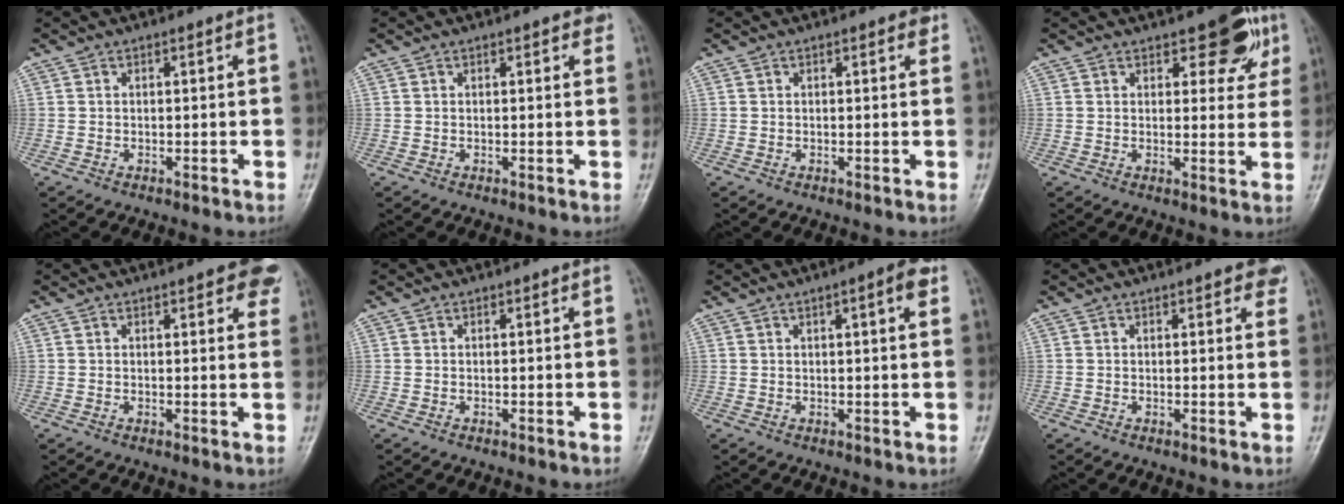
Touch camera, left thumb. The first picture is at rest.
{"total": 1.7, "force": [1.0, 0.9, 1.1], "torque": [0.000, -0.001, 0.008]}
{"total": 1.2, "force": [0.7, 0.6, 0.8], "torque": [-0.001, -0.001, 0.004]}
{"total": 7.4, "force": [4.2, 3.7, 4.8], "torque": [-0.022, -0.016, 0.050]}
{"total": 6.3, "force": [3.6, 2.3, 4.7], "torque": [-0.028, -0.006, 0.037]}
{"total": 0.0}
{"total": 3.7, "force": [1.7, 0.8, 3.3], "torque": [-0.039, -0.001, 0.020]}
{"total": 3.2, "force": [1.9, 1.4, 2.2], "torque": [-0.009, -0.003, 0.018]}